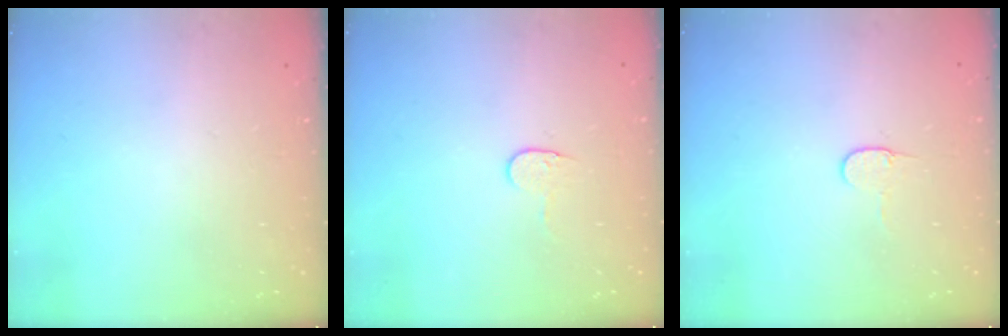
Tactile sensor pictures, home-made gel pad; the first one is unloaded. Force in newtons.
{"total": 3.8, "press": 3.7, "slide": 0.4}
{"total": 3.2, "press": 3.2, "slide": 0.3}